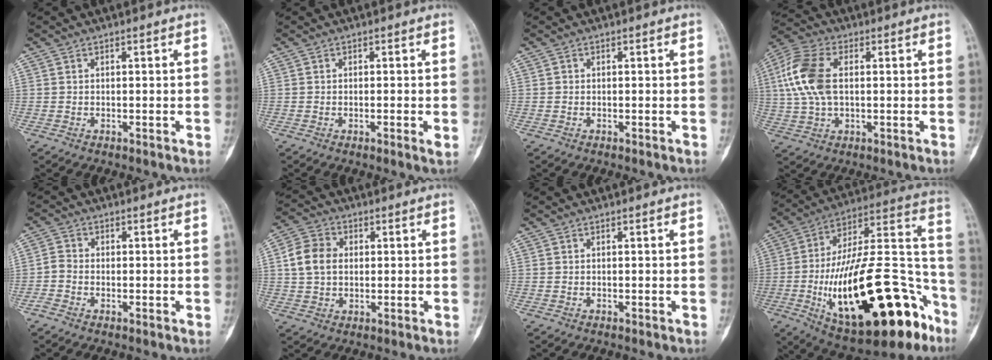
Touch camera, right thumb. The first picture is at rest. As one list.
[{"total": 1.9, "force": [-0.2, 0.2, 1.8], "torque": [-0.034, -0.006, -0.009]}, {"total": 0.0}, {"total": 12.5, "force": [1.8, 7.3, 10.0], "torque": [-0.228, 0.016, 0.034]}, {"total": 2.2, "force": [-1.1, 1.5, 1.3], "torque": [-0.024, 0.003, -0.034]}, {"total": 7.8, "force": [1.0, 6.0, 4.8], "torque": [-0.077, 0.010, 0.012]}, {"total": 0.0}, {"total": 35.1, "force": [-14.2, 13.9, 28.9], "torque": [-0.423, 0.065, -0.210]}]